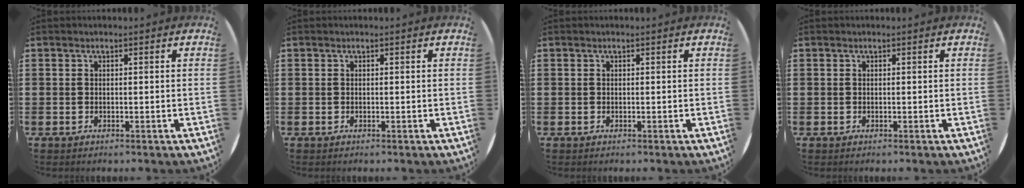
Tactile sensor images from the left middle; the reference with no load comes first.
{"total": 0.0}
{"total": 0.0}
{"total": 0.0}